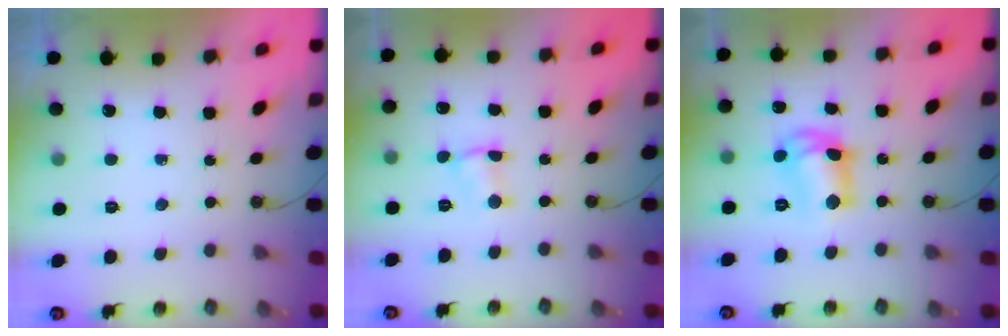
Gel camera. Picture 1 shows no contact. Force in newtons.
{"total": 2.0, "press": 2.0, "slide": 0.3}
{"total": 11.1, "press": 10.4, "slide": 3.9}